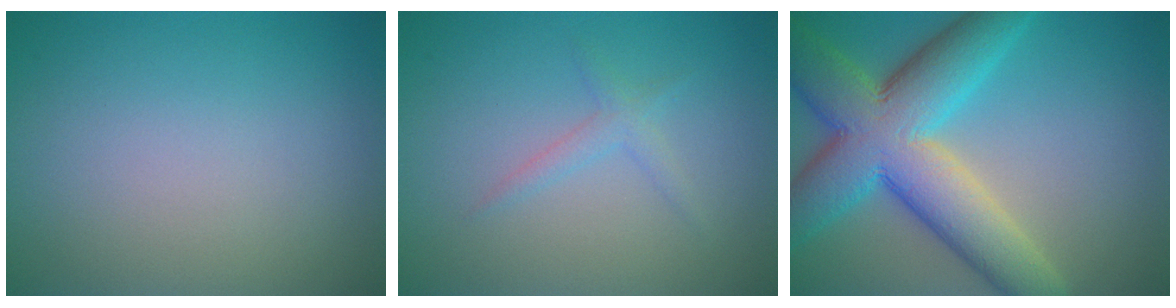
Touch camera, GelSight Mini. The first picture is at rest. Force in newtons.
{"total": 1.3, "press": 1.3, "slide": 0.1}
{"total": 11.7, "press": 11.6, "slide": 0.7}